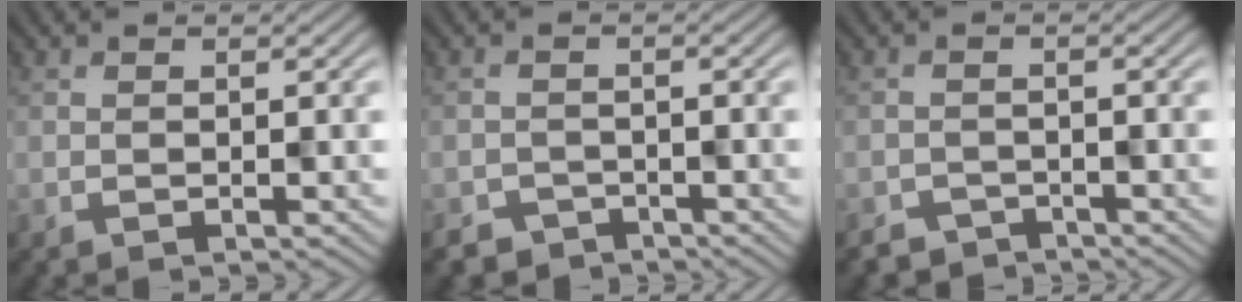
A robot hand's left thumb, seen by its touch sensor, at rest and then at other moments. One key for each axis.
{"total": 2.8, "fx": -2.5, "fy": 1.2, "fz": -0.3, "tx": 0.010, "ty": -0.004, "tz": -0.038}
{"total": 2.7, "fx": -2.6, "fy": 0.9, "fz": -0.3, "tx": 0.009, "ty": -0.006, "tz": -0.042}